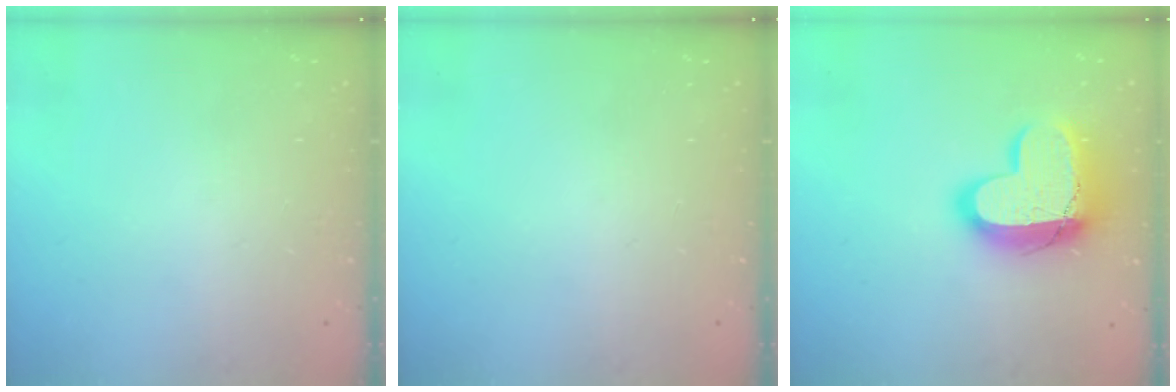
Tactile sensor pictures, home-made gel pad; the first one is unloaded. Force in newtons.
{"total": 0.0}
{"total": 16.7, "press": 16.7, "slide": 1.5}